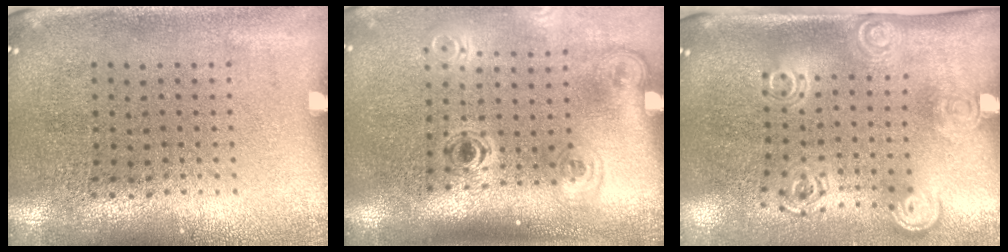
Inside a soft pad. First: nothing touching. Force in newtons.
{"total": 1.9, "press": 1.2, "slide": 1.4}
{"total": 2.0, "press": 1.4, "slide": 1.4}